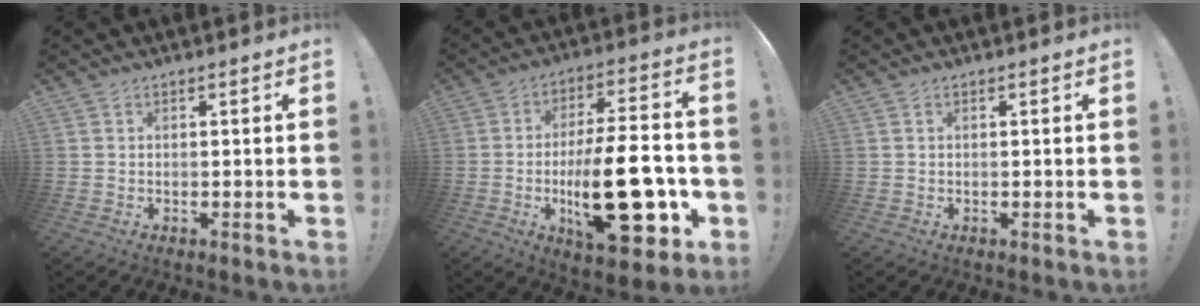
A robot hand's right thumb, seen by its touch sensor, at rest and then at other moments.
{"total": 26.4, "force": [-5.9, 10.2, 23.6], "torque": [-0.375, 0.022, -0.086]}
{"total": 0.0}